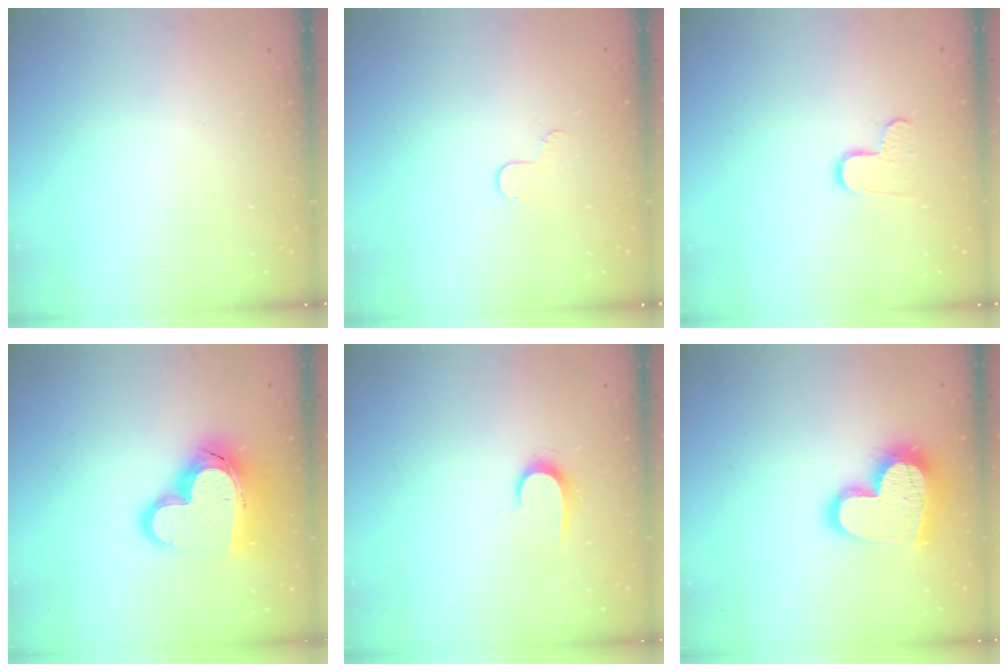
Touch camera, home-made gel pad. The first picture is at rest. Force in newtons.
{"total": 3.8, "press": 3.8, "slide": 0.4}
{"total": 8.3, "press": 8.3, "slide": 0.6}
{"total": 19.3, "press": 19.2, "slide": 1.8}
{"total": 6.6, "press": 6.6, "slide": 0.7}
{"total": 18.7, "press": 18.6, "slide": 1.4}